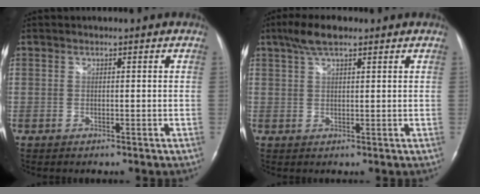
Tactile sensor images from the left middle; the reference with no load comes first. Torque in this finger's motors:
{"motor_torque": [0.58, -0.29, -0.09, 0.05]}